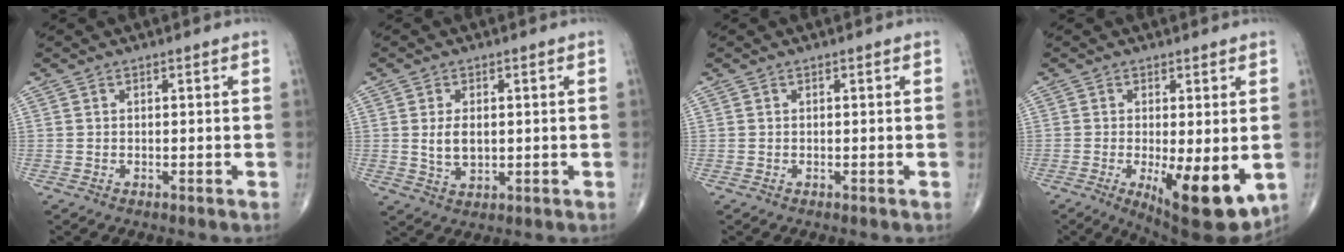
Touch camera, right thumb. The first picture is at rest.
{"total": 4.8, "force": [0.4, 2.9, 3.8], "torque": [-0.065, -0.009, 0.012]}
{"total": 0.0}
{"total": 12.6, "force": [-3.1, 4.2, 11.4], "torque": [-0.159, -0.026, -0.033]}